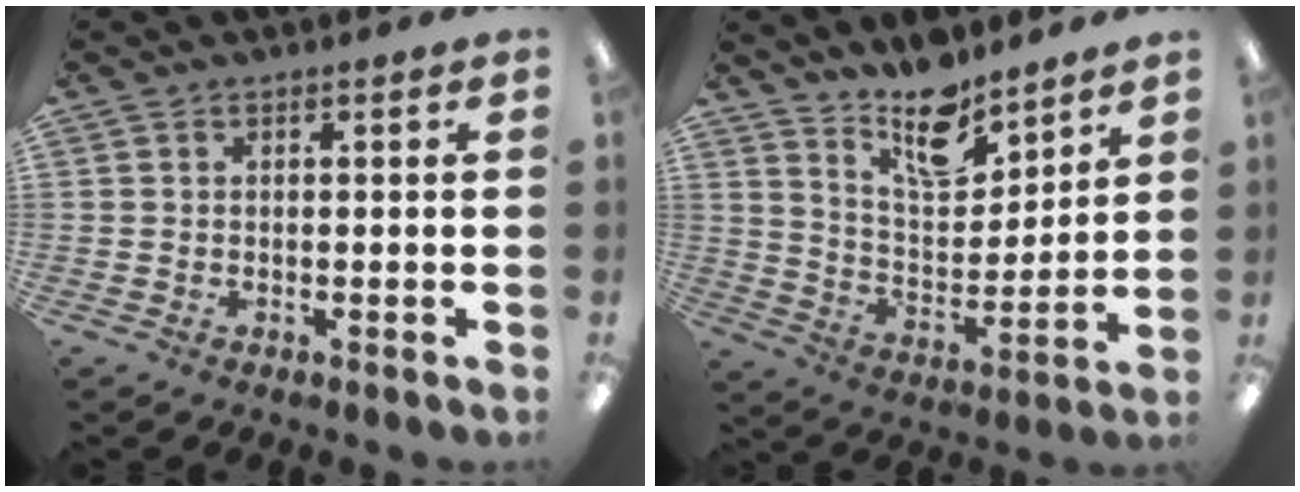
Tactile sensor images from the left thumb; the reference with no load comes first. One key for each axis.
{"total": 14.1, "fx": 11.4, "fy": 5.4, "fz": 6.4, "tx": -0.097, "ty": -0.079, "tz": 0.201}